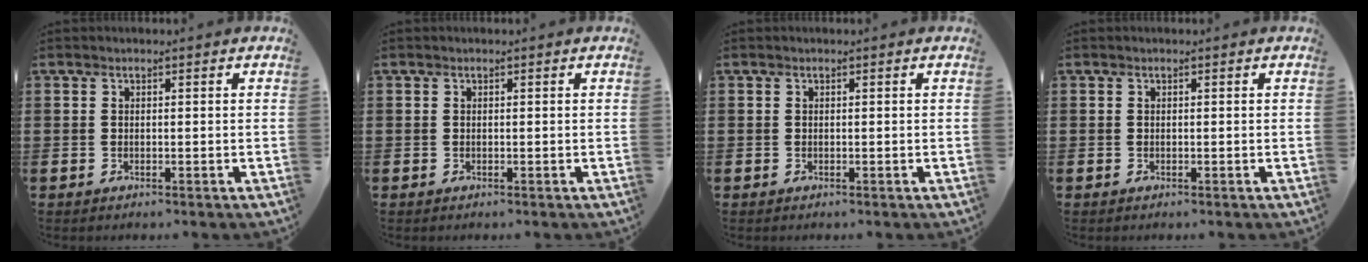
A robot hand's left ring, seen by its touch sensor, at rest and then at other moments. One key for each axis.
{"total": 0.0}
{"total": 0.0}
{"total": 0.0}